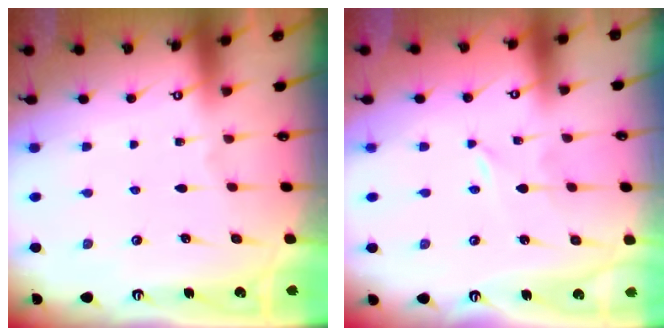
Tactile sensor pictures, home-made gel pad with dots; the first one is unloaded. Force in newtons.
{"total": 0.0}